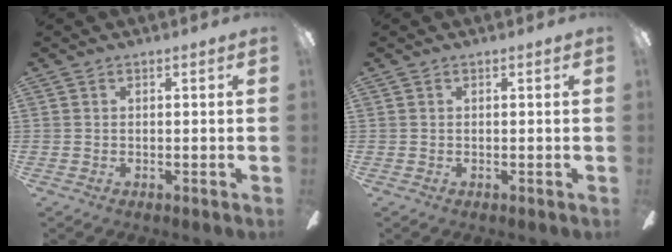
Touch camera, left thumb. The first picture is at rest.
{"total": 0.0}